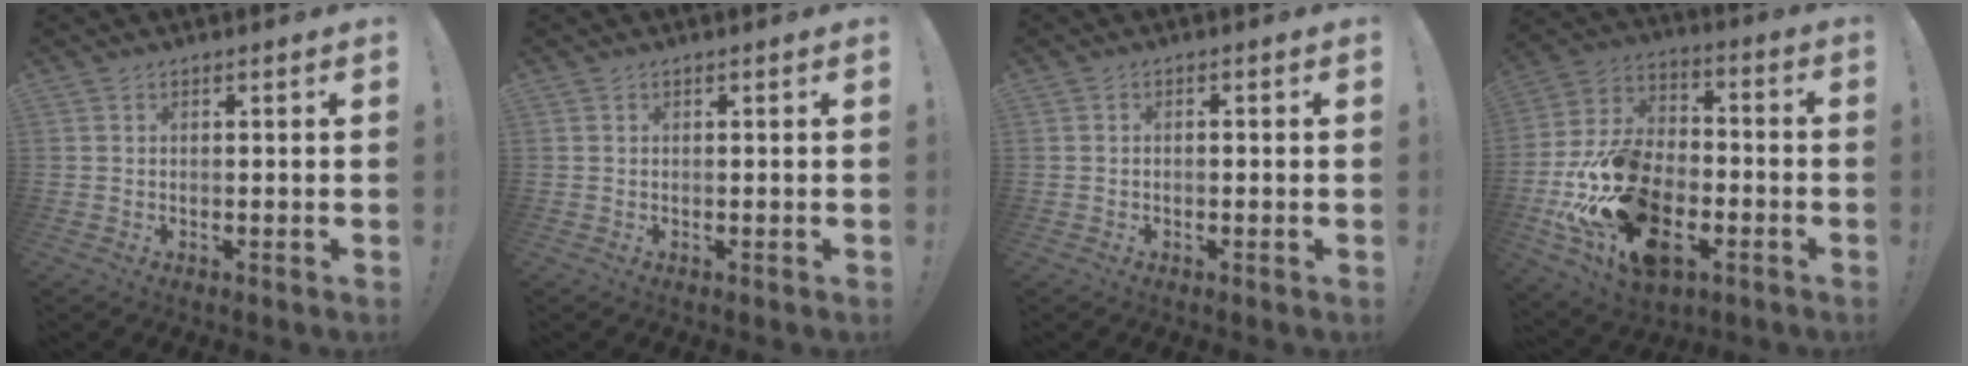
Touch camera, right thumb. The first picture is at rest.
{"total": 0.0}
{"total": 1.0, "force": [-0.7, 0.3, 0.5], "torque": [-0.009, 0.003, -0.014]}
{"total": 25.0, "force": [-9.0, 15.2, 17.7], "torque": [-0.338, 0.053, -0.141]}